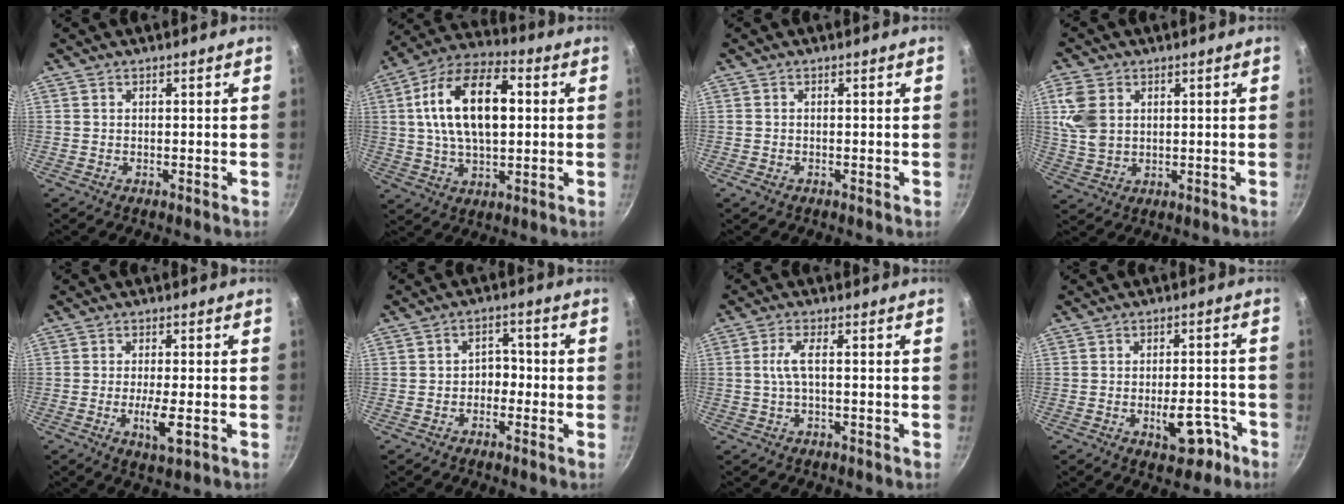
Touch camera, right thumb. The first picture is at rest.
{"total": 18.4, "force": [2.9, 9.8, 15.3], "torque": [-0.265, 0.020, 0.046]}
{"total": 1.1, "force": [-0.6, 0.6, 0.7], "torque": [-0.013, -0.001, -0.010]}
{"total": 7.9, "force": [2.1, 5.7, 5.0], "torque": [-0.104, -0.003, 0.047]}
{"total": 4.8, "force": [-1.3, 1.2, 4.5], "torque": [-0.086, -0.009, -0.023]}
{"total": 3.7, "force": [-1.1, 2.8, 2.1], "torque": [-0.009, 0.020, -0.029]}
{"total": 3.2, "force": [0.0, 0.8, 3.1], "torque": [-0.077, 0.008, -0.001]}
{"total": 6.8, "force": [-3.4, 3.4, 4.8], "torque": [-0.054, 0.032, -0.043]}